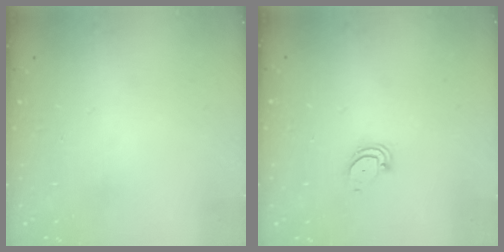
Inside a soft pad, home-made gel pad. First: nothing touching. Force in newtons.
{"total": 2.9, "press": 2.9, "slide": 0.2}